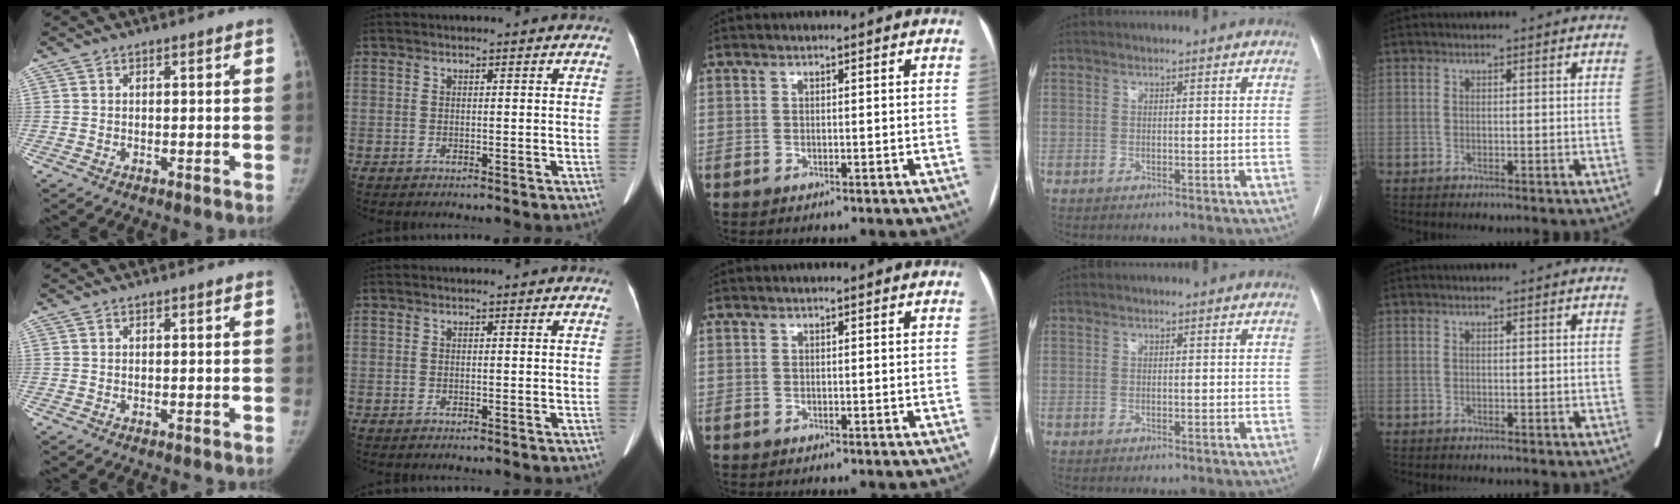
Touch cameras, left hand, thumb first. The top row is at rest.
{}